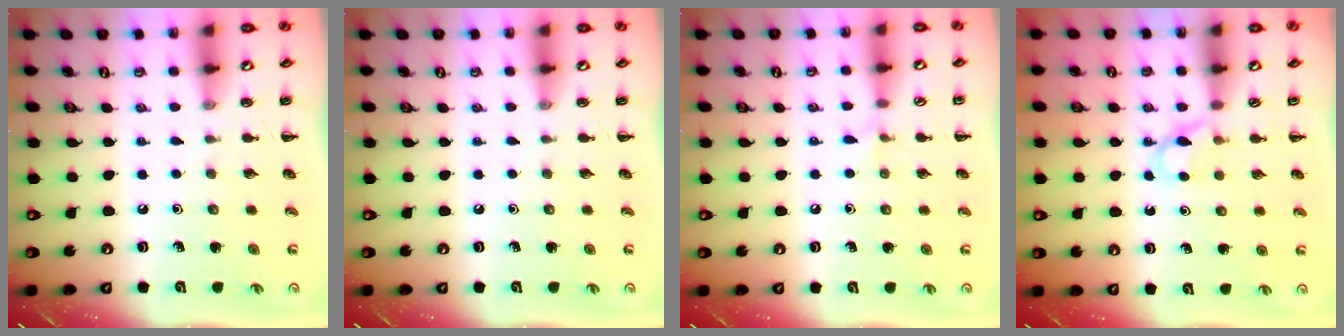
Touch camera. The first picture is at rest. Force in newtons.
{"total": 0.0}
{"total": 3.9, "press": 3.6, "slide": 1.5}
{"total": 3.8, "press": 3.6, "slide": 1.4}